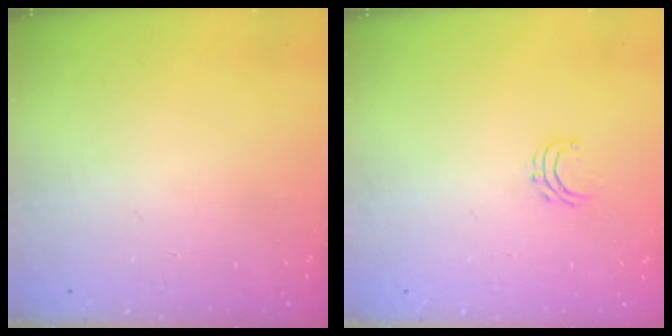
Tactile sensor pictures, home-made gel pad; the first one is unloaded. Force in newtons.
{"total": 3.7, "press": 3.7, "slide": 0.3}